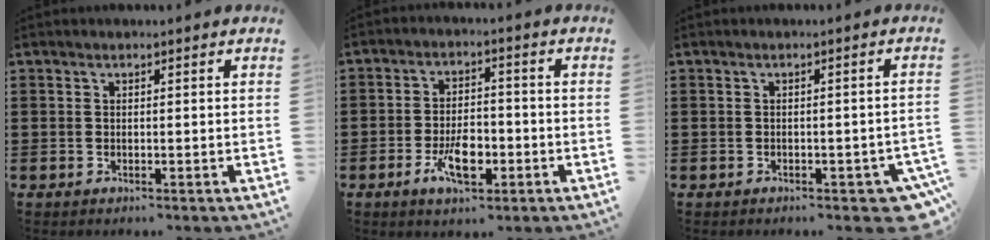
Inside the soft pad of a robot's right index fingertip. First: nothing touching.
{"total": 6.5, "force": [-2.6, 3.0, 5.2], "torque": [-0.093, 0.000, -0.048]}
{"total": 2.2, "force": [-1.8, 0.5, 1.0], "torque": [-0.017, 0.001, -0.036]}